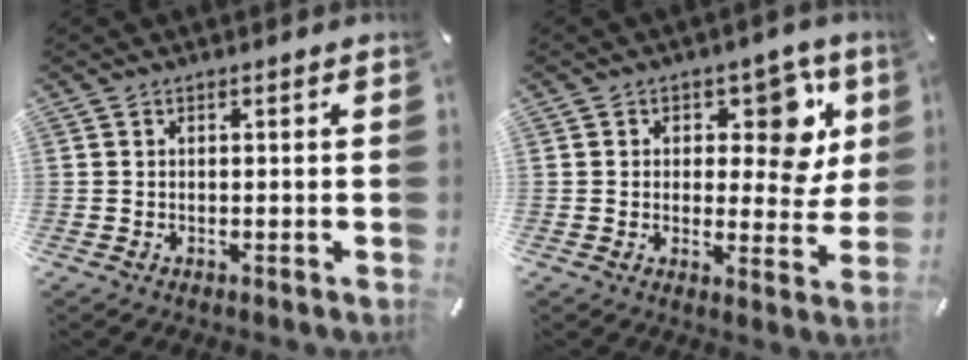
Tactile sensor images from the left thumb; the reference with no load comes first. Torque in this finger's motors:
{"motor_torque": [0.56, -0.02, 0.38, 0.14, 0.06]}